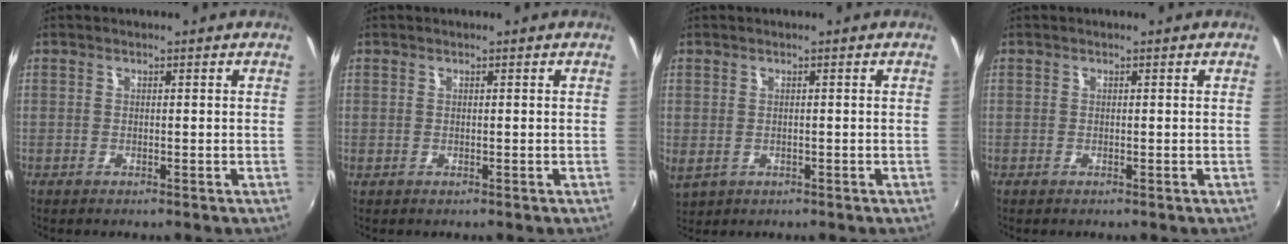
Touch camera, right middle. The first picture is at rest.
{"total": 0.0}
{"total": 3.4, "force": [-0.1, 2.5, 2.3], "torque": [-0.046, -0.007, 0.005]}
{"total": 0.0}